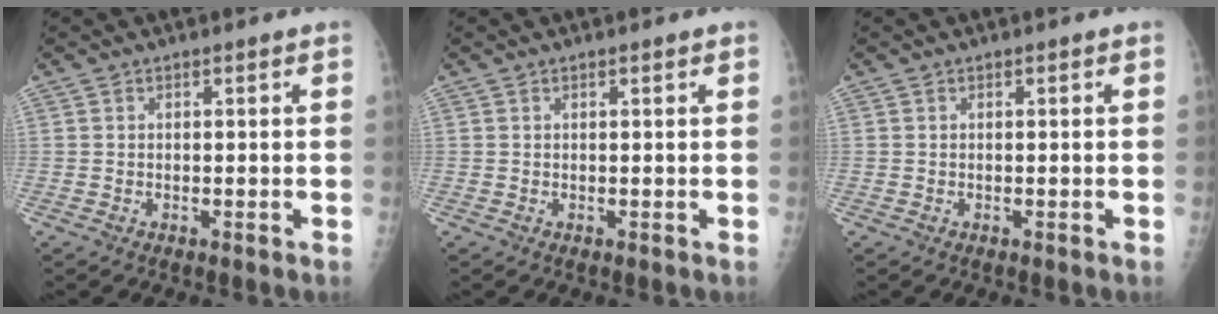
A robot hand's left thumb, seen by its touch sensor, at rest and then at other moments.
{"total": 0.5, "force": [0.3, 0.1, 0.4], "torque": [-0.005, 0.000, 0.004]}
{"total": 0.0}